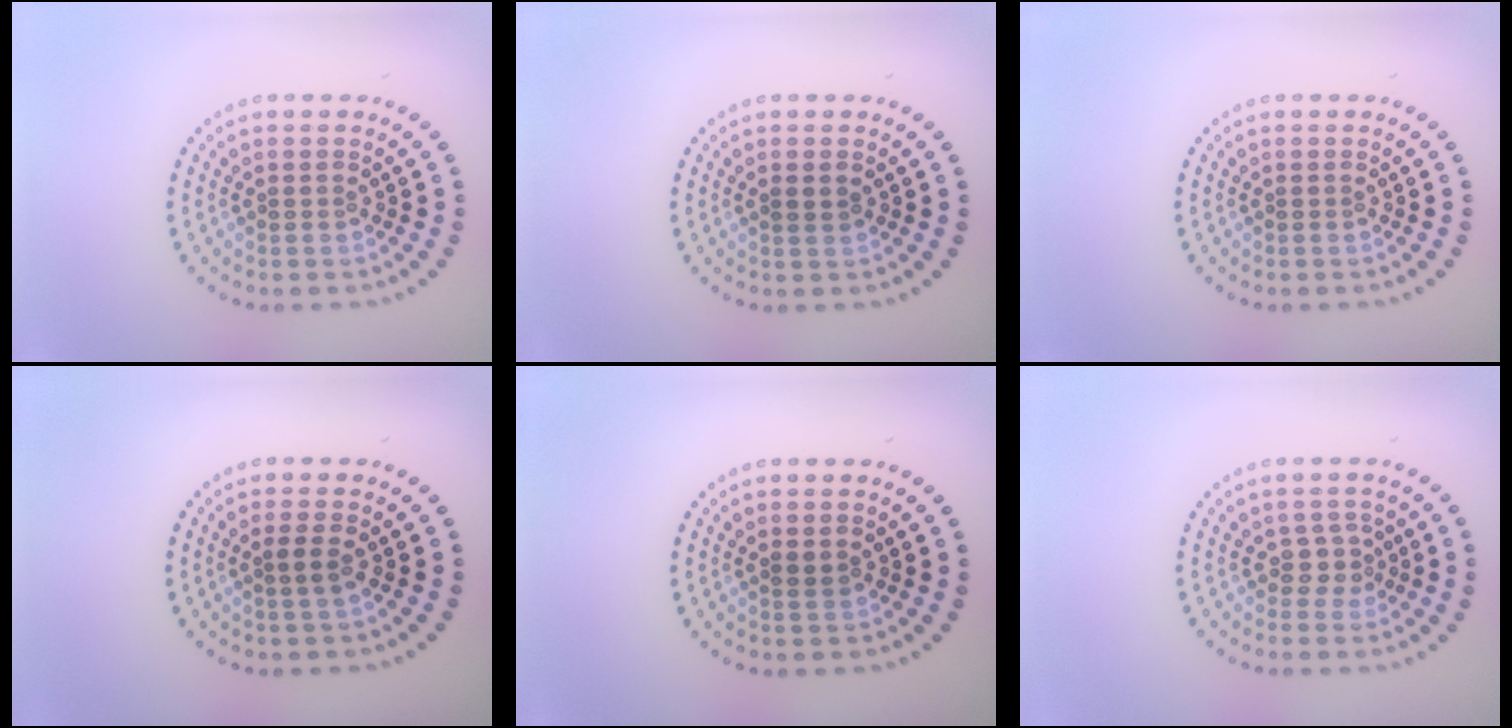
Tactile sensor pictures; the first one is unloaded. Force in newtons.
{"total": 0.9, "press": 0.9, "slide": 0.1}
{"total": 0.0}
{"total": 1.2, "press": 1.1, "slide": 0.6}
{"total": 0.8, "press": 0.7, "slide": 0.3}
{"total": 1.7, "press": 1.3, "slide": 1.1}